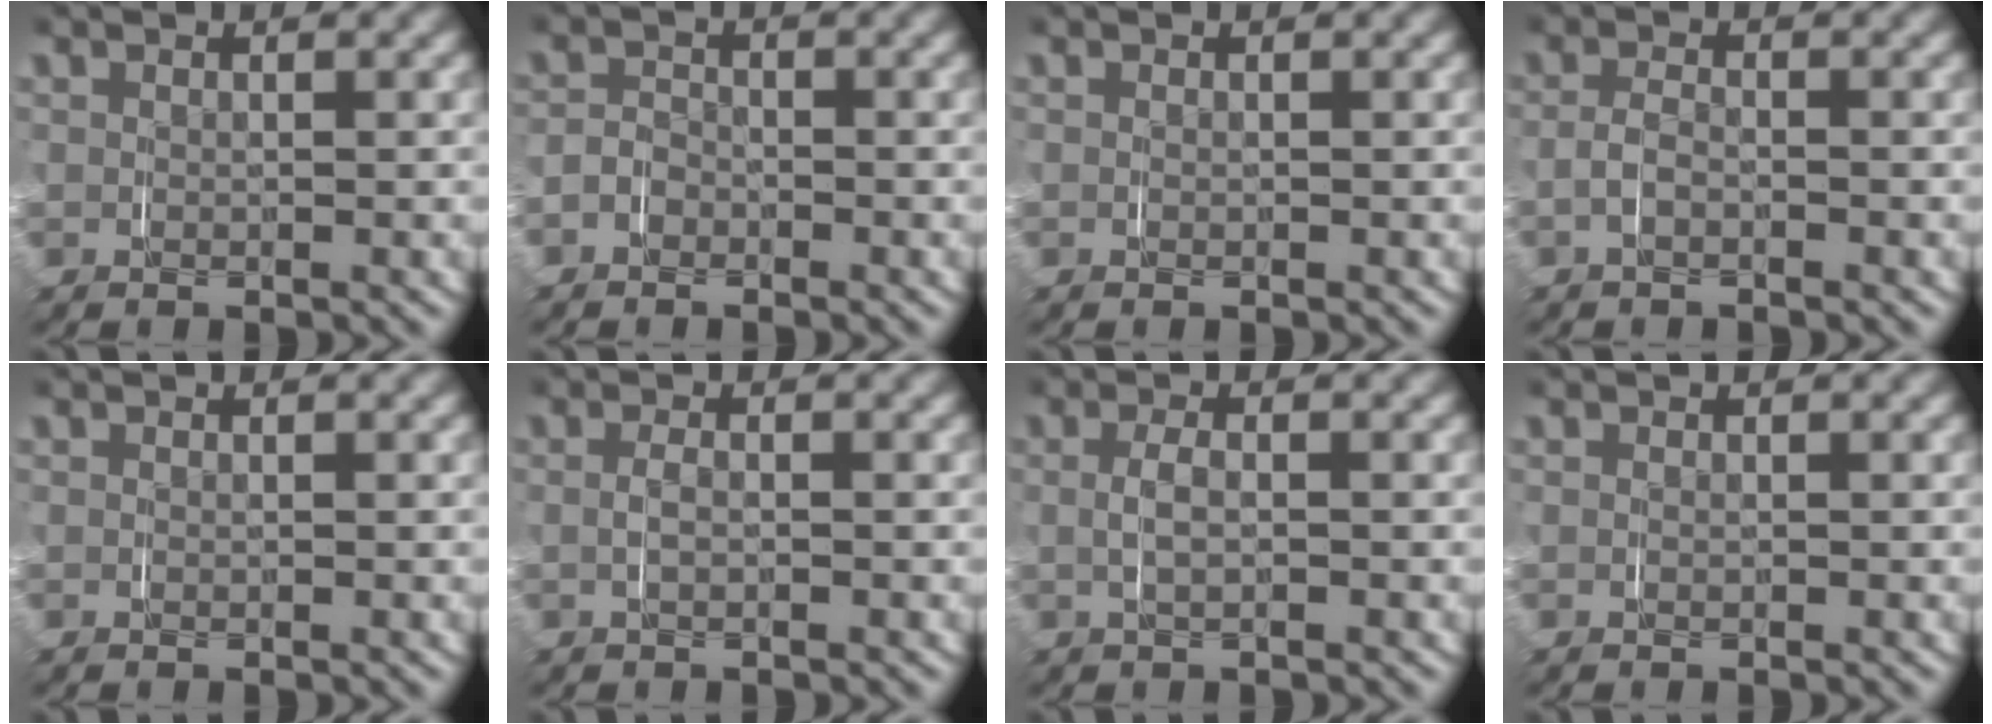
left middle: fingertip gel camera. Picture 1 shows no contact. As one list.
[{"total": 2.0, "force": [-1.1, 1.5, 0.5], "torque": [-0.016, 0.000, -0.026]}, {"total": 0.0}, {"total": 1.5, "force": [-0.7, 0.7, 1.1], "torque": [-0.031, 0.001, -0.015]}, {"total": 0.0}, {"total": 1.0, "force": [-0.2, 0.3, 0.9], "torque": [-0.024, -0.001, -0.004]}, {"total": 1.6, "force": [0.0, 0.5, 1.5], "torque": [-0.037, 0.001, -0.001]}, {"total": 0.0}]